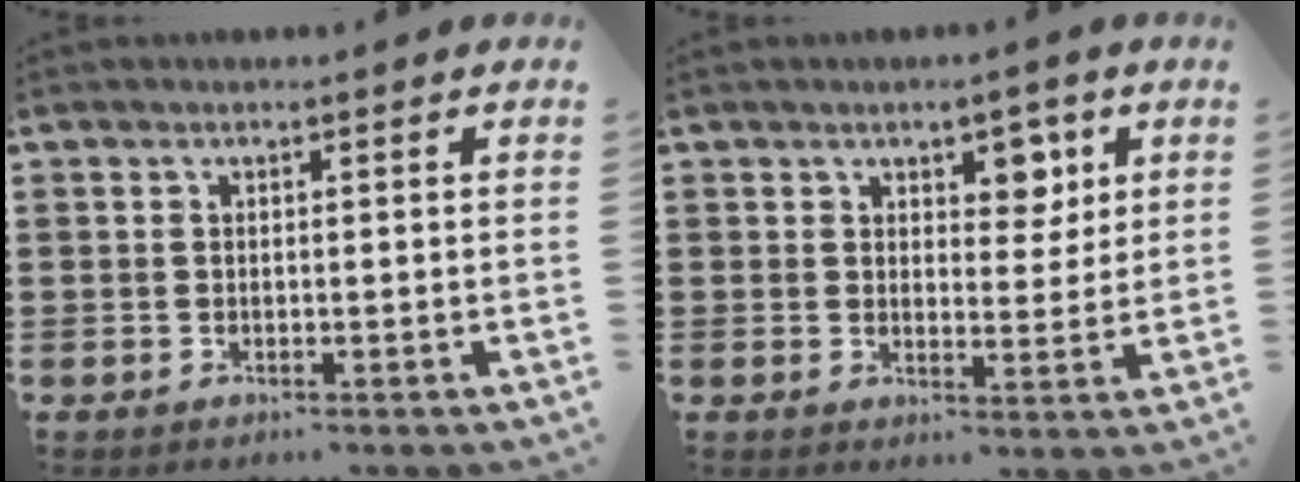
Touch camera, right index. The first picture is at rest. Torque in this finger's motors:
{"motor_torque": [-0.03, 0.07, 0.30, 0.05]}